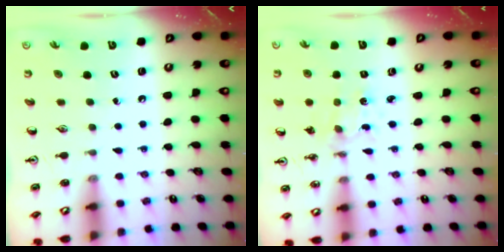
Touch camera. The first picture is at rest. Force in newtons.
{"total": 1.5, "press": 1.5, "slide": 0.3}